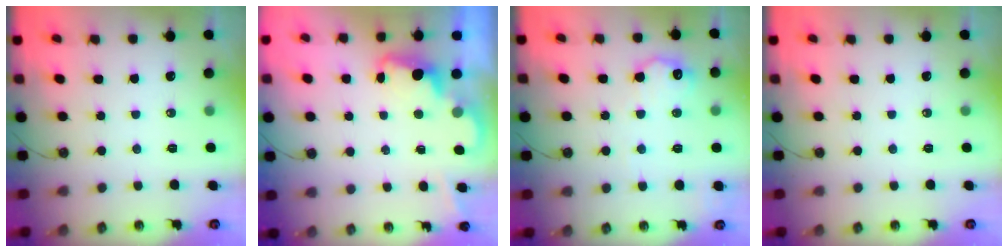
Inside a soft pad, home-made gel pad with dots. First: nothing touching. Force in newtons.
{"total": 2.3, "press": 2.2, "slide": 0.5}
{"total": 10.8, "press": 10.8, "slide": 0.3}
{"total": 0.0}